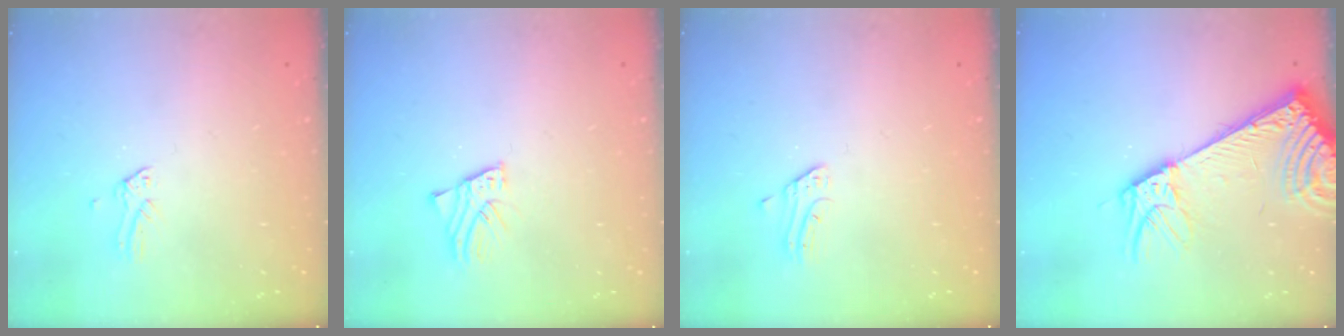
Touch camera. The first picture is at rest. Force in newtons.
{"total": 1.9, "press": 1.9, "slide": 0.1}
{"total": 2.4, "press": 2.4, "slide": 0.2}
{"total": 10.9, "press": 10.5, "slide": 2.7}